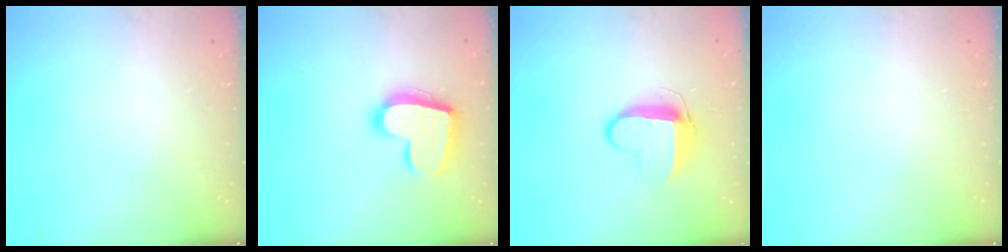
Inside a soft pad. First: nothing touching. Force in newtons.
{"total": 17.4, "press": 17.3, "slide": 1.4}
{"total": 9.9, "press": 9.8, "slide": 0.5}
{"total": 0.0}